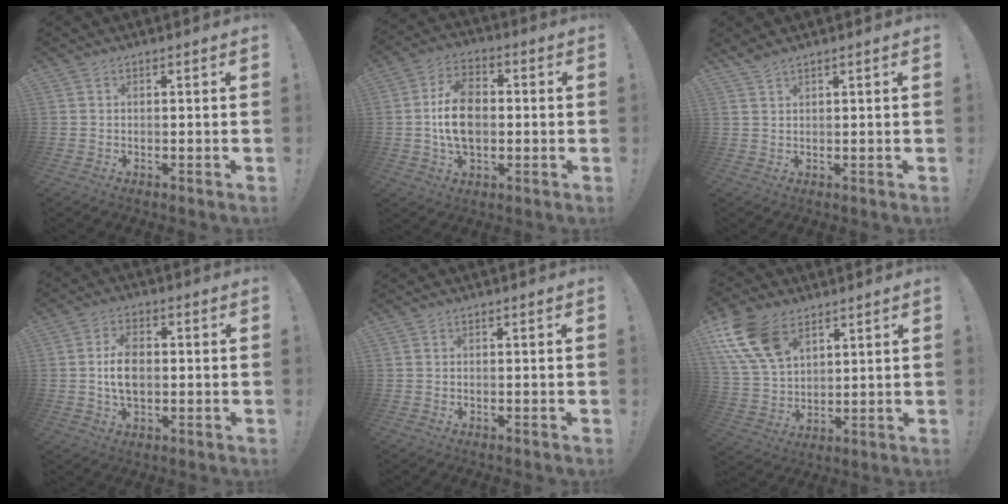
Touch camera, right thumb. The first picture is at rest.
{"total": 13.2, "force": [-0.7, 9.0, 9.6], "torque": [-0.165, 0.012, -0.010]}
{"total": 2.1, "force": [1.9, 0.2, 0.9], "torque": [-0.021, -0.009, 0.035]}
{"total": 8.4, "force": [-0.1, 5.4, 6.4], "torque": [-0.117, 0.004, -0.003]}
{"total": 0.0}
{"total": 16.1, "force": [8.7, 9.8, 9.3], "torque": [-0.198, -0.035, 0.167]}